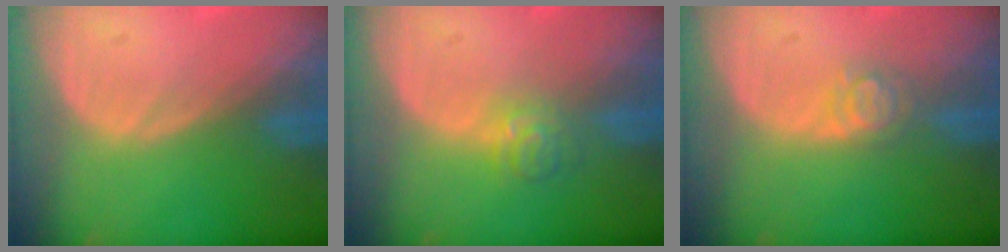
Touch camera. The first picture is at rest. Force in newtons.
{"total": 3.6, "press": 3.5, "slide": 1.0}
{"total": 2.9, "press": 2.9, "slide": 0.3}